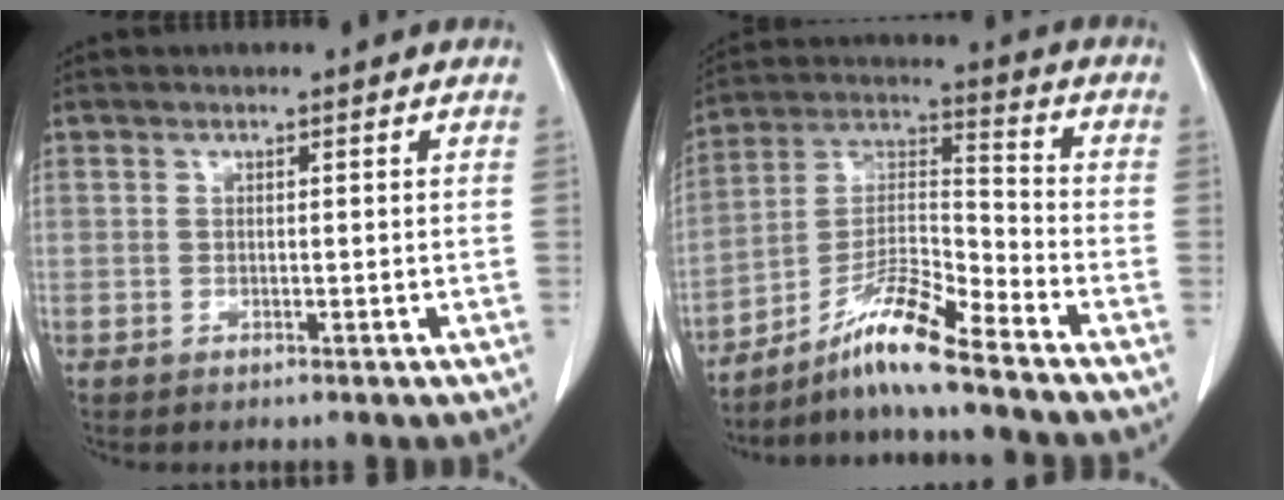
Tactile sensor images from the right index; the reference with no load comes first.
{"total": 10.3, "force": [-8.0, -0.6, 6.5], "torque": [-0.130, 0.002, -0.148]}